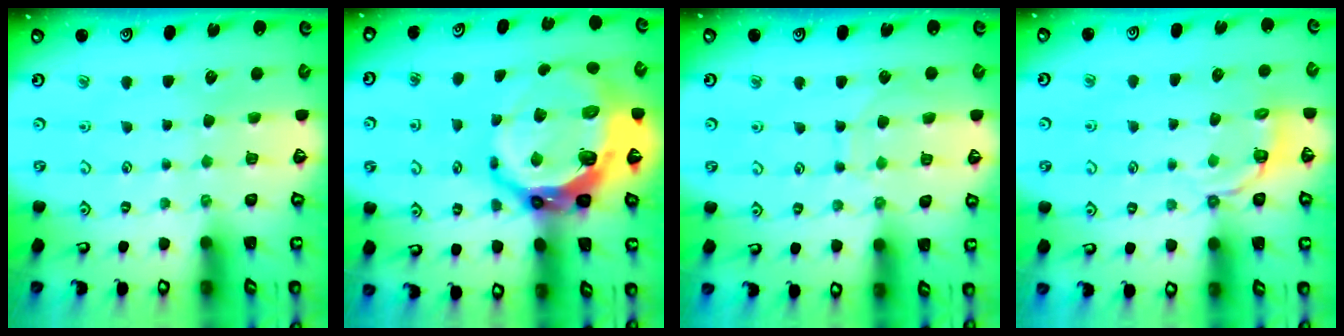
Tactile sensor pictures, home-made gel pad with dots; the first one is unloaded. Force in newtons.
{"total": 16.9, "press": 16.1, "slide": 5.3}
{"total": 7.2, "press": 7.1, "slide": 0.6}
{"total": 4.1, "press": 3.6, "slide": 1.9}